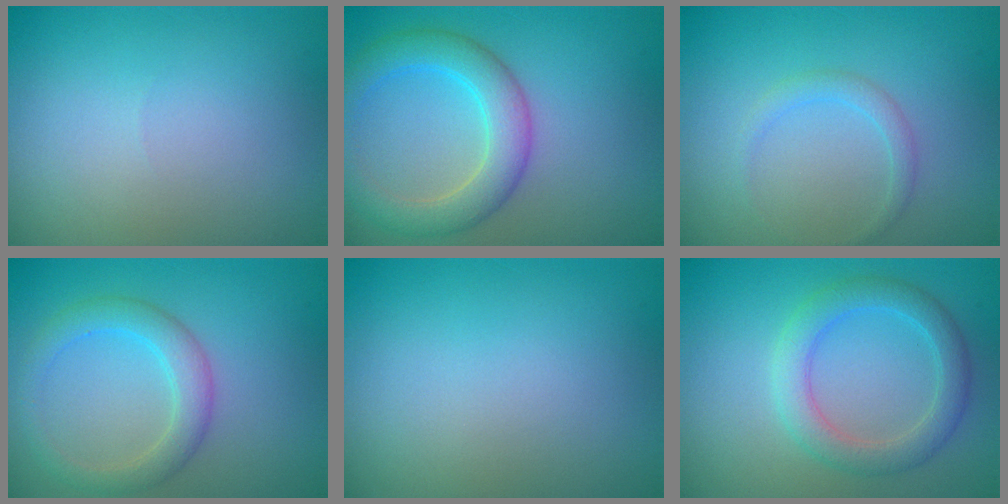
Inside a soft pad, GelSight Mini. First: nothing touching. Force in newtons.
{"total": 4.9, "press": 4.9, "slide": 0.1}
{"total": 1.3, "press": 1.3, "slide": 0.0}
{"total": 3.1, "press": 3.1, "slide": 0.1}
{"total": 0.0}
{"total": 3.6, "press": 3.6, "slide": 0.0}